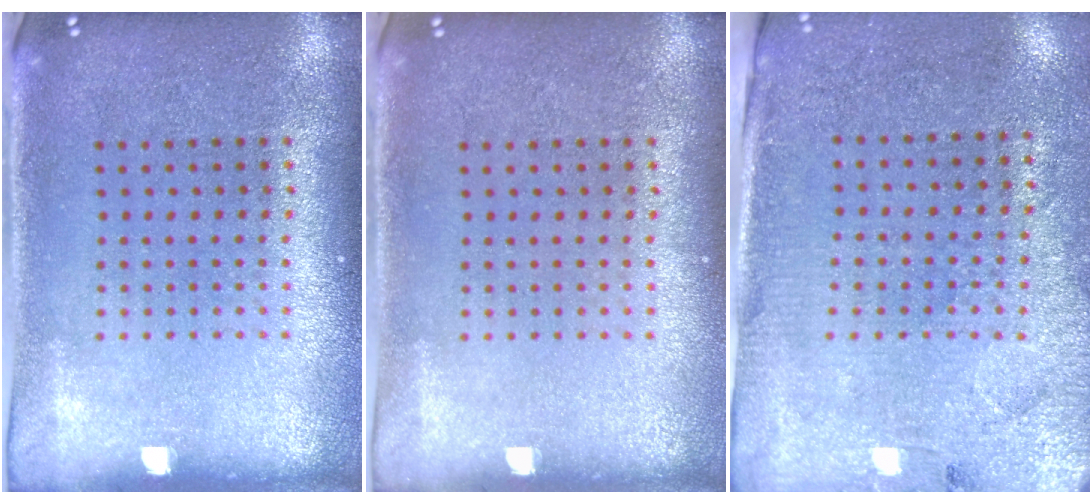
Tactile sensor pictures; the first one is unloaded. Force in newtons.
{"total": 0.0}
{"total": 2.8, "press": 2.6, "slide": 1.1}